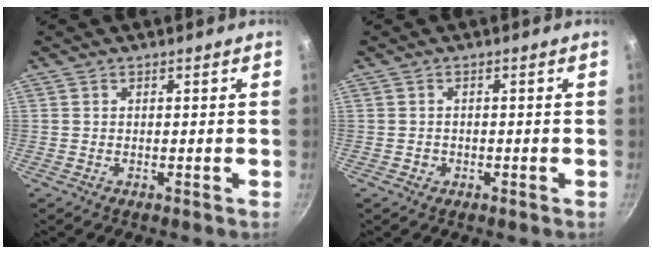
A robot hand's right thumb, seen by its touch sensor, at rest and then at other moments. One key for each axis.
{"total": 1.3, "fx": -0.5, "fy": 1.2, "fz": 0.4, "tx": -0.005, "ty": 0.003, "tz": -0.005}